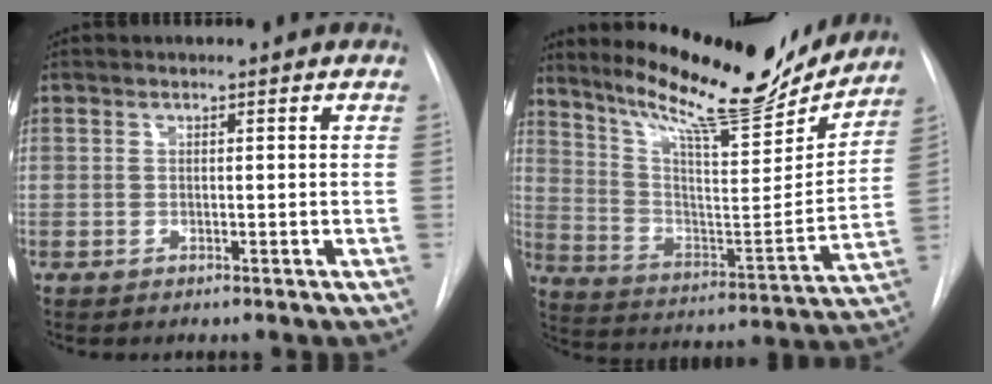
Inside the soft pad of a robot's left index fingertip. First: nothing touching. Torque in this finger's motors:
{"motor_torque": [0.29, -0.38, 0.34, 0.12]}